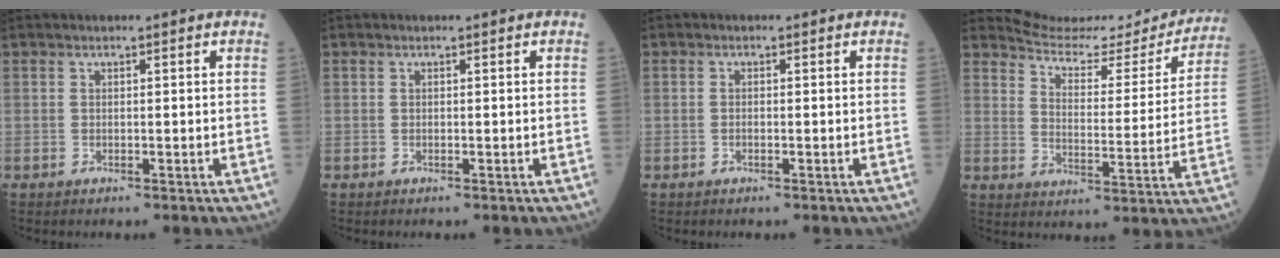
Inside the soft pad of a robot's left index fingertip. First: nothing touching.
{"total": 0.0}
{"total": 0.5, "force": [-0.4, 0.1, 0.3], "torque": [-0.006, -0.001, -0.007]}
{"total": 15.9, "force": [15.7, 2.3, 1.5], "torque": [-0.016, -0.051, 0.193]}